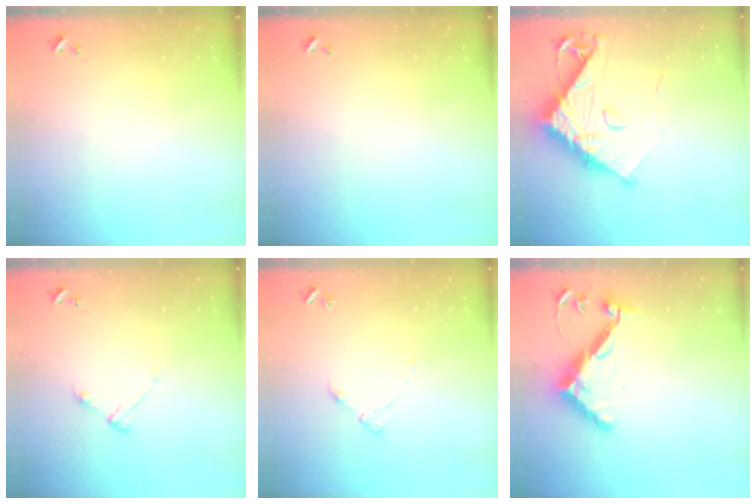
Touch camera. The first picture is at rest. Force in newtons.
{"total": 0.0}
{"total": 15.0, "press": 14.9, "slide": 1.4}
{"total": 4.6, "press": 4.6, "slide": 0.6}
{"total": 3.3, "press": 3.3, "slide": 0.4}
{"total": 12.7, "press": 12.7, "slide": 0.5}